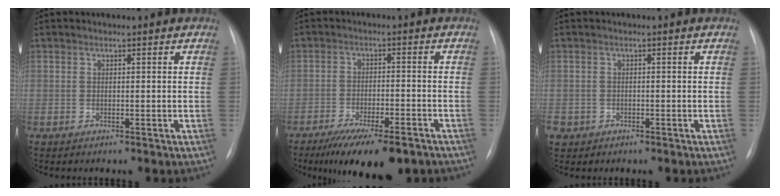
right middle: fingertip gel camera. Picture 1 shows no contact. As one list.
[{"total": 11.9, "force": [-8.7, 3.1, 7.5], "torque": [-0.118, -0.018, -0.130]}, {"total": 2.8, "force": [-1.5, 2.3, 0.6], "torque": [-0.009, 0.002, -0.024]}]